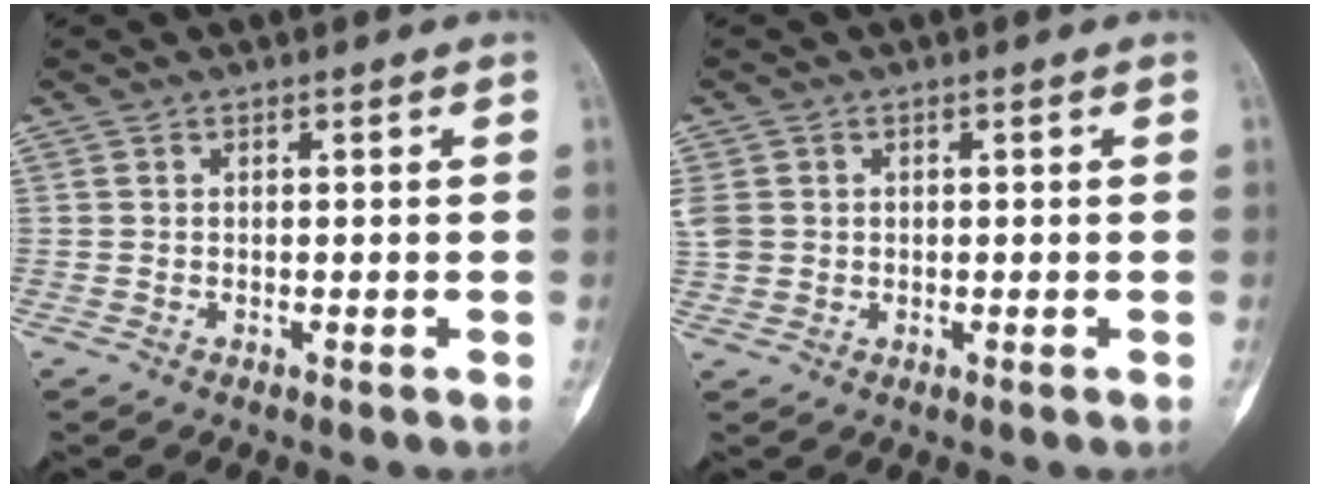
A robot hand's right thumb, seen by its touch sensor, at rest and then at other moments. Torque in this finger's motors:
{"motor_torque": [-0.15, 0.25, 0.66, 0.66, 0.13]}